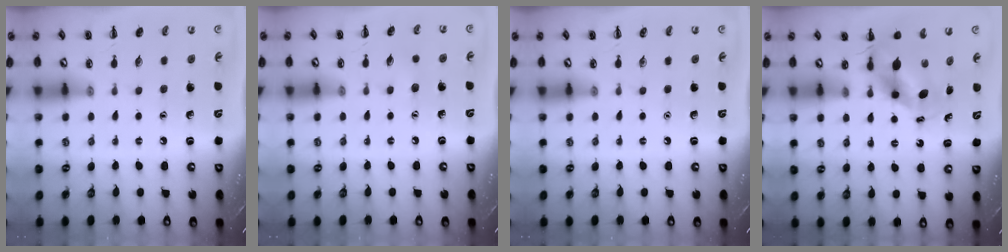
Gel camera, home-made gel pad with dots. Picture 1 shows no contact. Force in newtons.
{"total": 3.8, "press": 3.7, "slide": 0.9}
{"total": 0.0}
{"total": 5.5, "press": 5.3, "slide": 1.6}